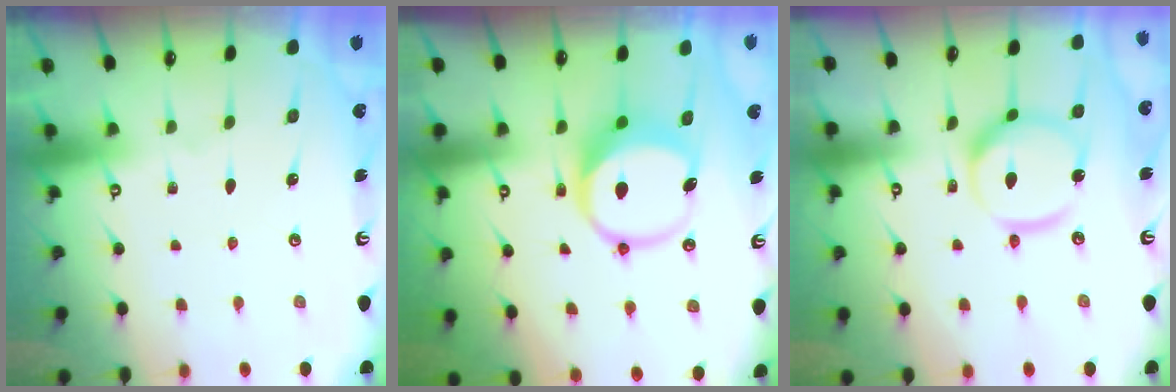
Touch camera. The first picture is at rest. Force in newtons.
{"total": 8.9, "press": 8.7, "slide": 1.6}
{"total": 13.8, "press": 13.7, "slide": 1.7}